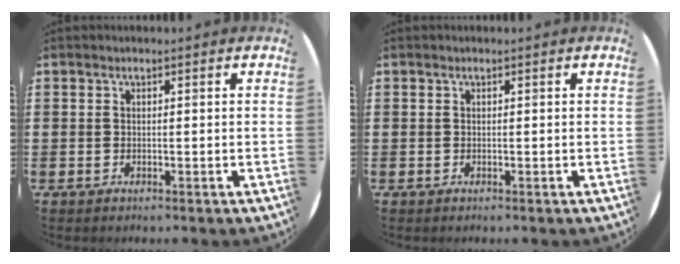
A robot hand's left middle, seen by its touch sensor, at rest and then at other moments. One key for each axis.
{"total": 0.0}